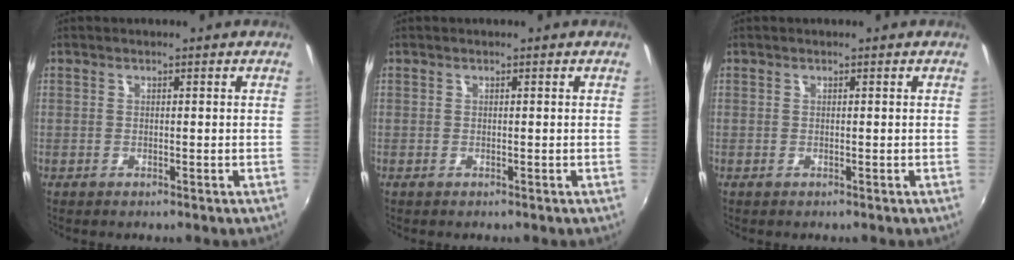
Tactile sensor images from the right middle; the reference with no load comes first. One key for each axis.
{"total": 0.0}
{"total": 0.0}